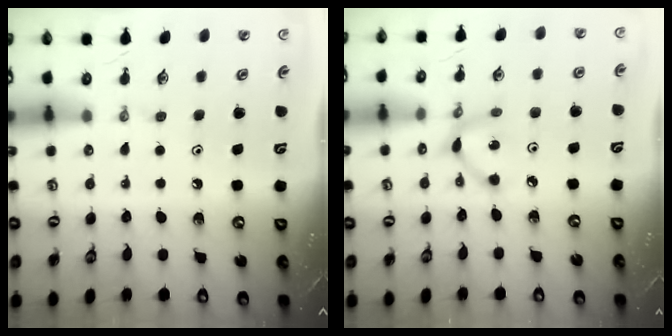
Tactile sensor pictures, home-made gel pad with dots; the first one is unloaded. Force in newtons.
{"total": 5.4, "press": 5.4, "slide": 0.3}